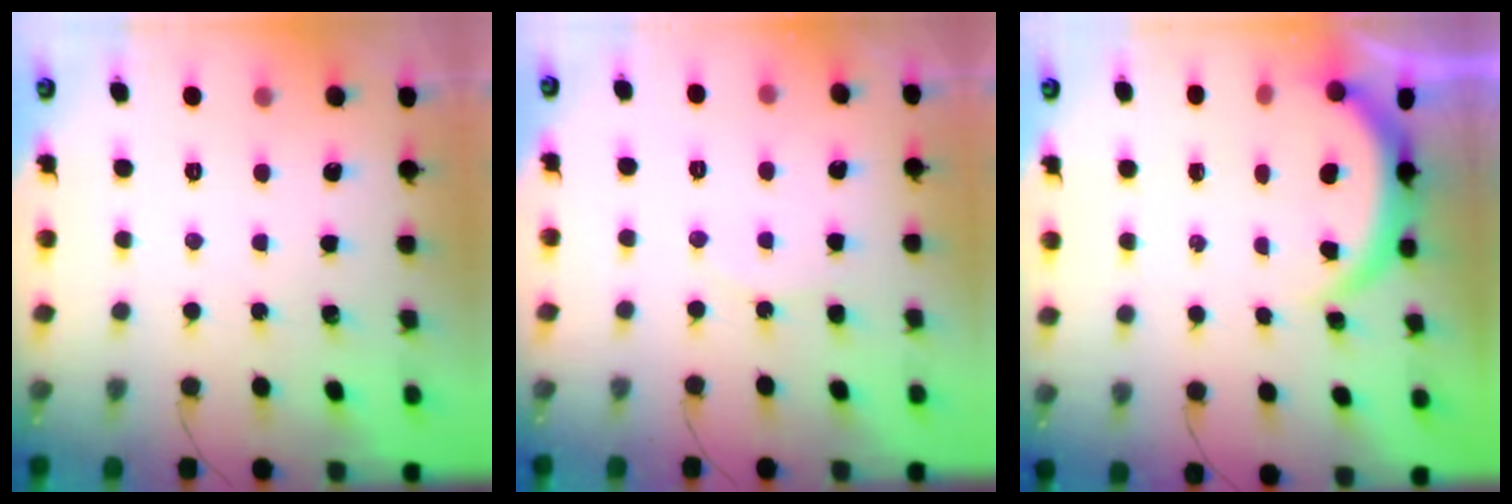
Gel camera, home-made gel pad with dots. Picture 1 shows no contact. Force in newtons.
{"total": 4.6, "press": 4.6, "slide": 0.5}
{"total": 4.0, "press": 4.0, "slide": 0.3}